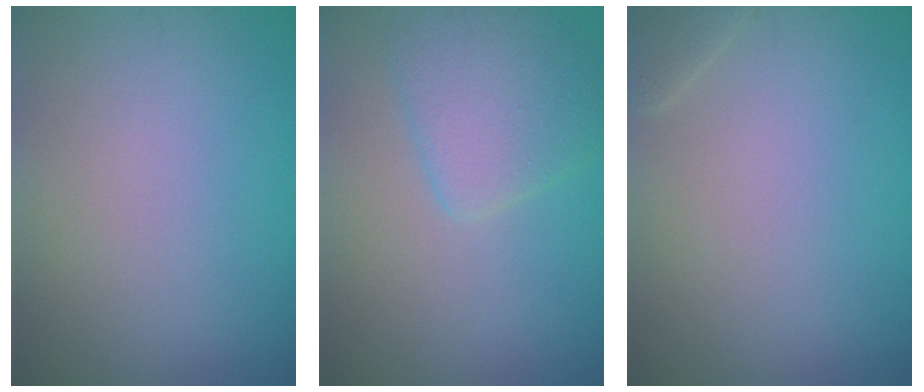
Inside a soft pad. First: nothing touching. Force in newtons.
{"total": 3.9, "press": 3.9, "slide": 0.4}
{"total": 1.1, "press": 1.1, "slide": 0.1}